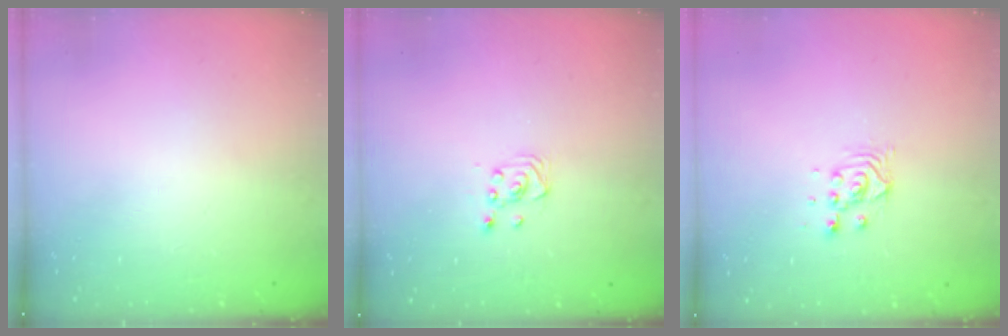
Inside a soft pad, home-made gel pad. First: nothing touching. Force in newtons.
{"total": 2.6, "press": 2.4, "slide": 1.0}
{"total": 4.4, "press": 4.4, "slide": 0.2}